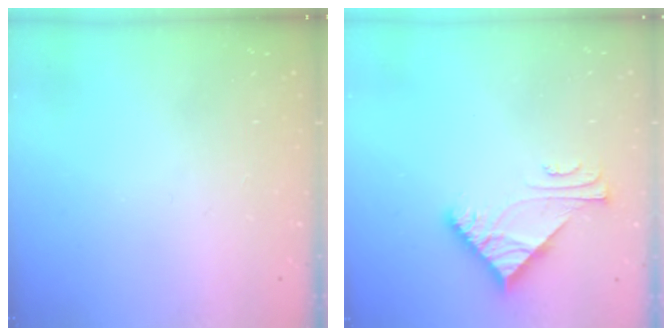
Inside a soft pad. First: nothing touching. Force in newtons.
{"total": 5.8, "press": 5.7, "slide": 0.6}